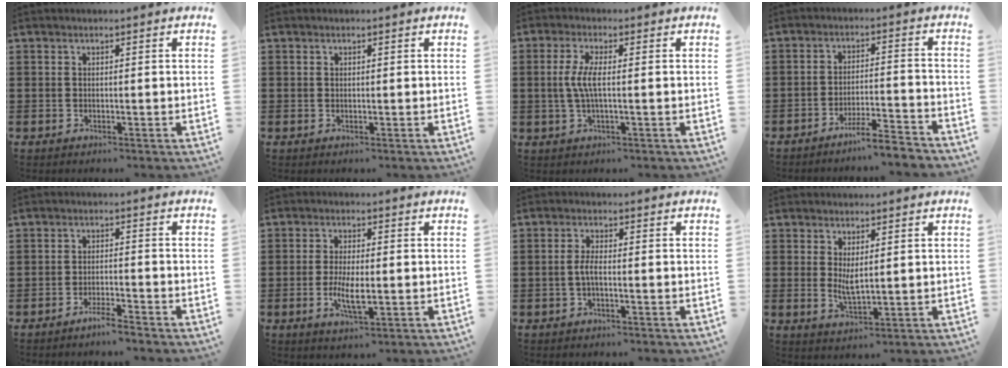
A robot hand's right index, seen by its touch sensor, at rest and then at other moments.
{"total": 0.0}
{"total": 4.2, "force": [-0.2, 0.7, 4.2], "torque": [-0.098, -0.009, -0.013]}
{"total": 5.2, "force": [-4.8, -0.2, 2.0], "torque": [-0.039, -0.010, -0.093]}
{"total": 2.5, "force": [-2.4, -0.1, 0.7], "torque": [-0.012, 0.003, -0.046]}
{"total": 5.7, "force": [-1.0, 1.8, 5.4], "torque": [-0.104, -0.002, -0.019]}
{"total": 2.4, "force": [-0.7, 0.4, 2.3], "torque": [-0.057, -0.004, -0.018]}
{"total": 3.2, "force": [0.7, 1.2, 2.9], "torque": [-0.049, -0.003, 0.011]}